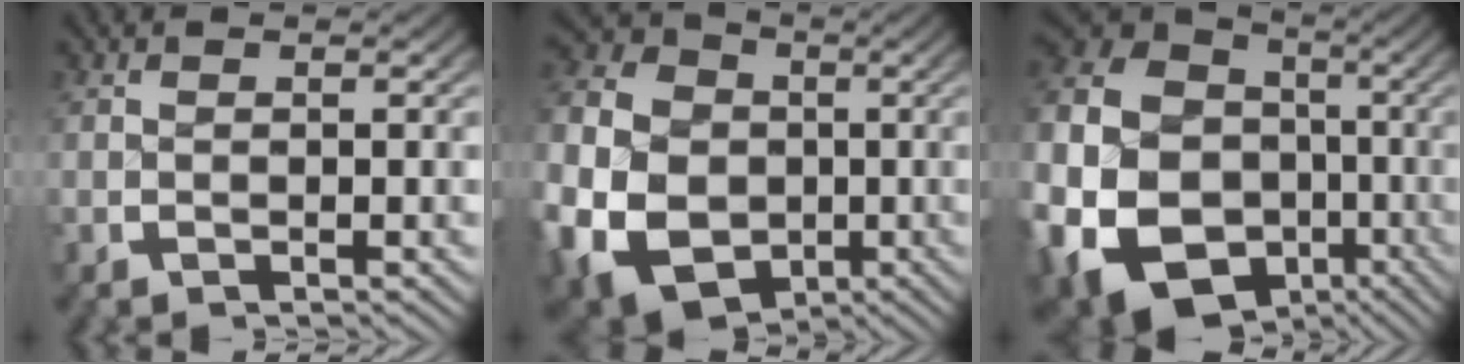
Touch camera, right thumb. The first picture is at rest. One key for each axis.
{"total": 18.5, "fx": -3.0, "fy": 15.0, "fz": 10.4, "tx": -0.238, "ty": -0.055, "tz": -0.035}
{"total": 22.6, "fx": -4.4, "fy": 18.2, "fz": 12.6, "tx": -0.318, "ty": -0.084, "tz": -0.048}